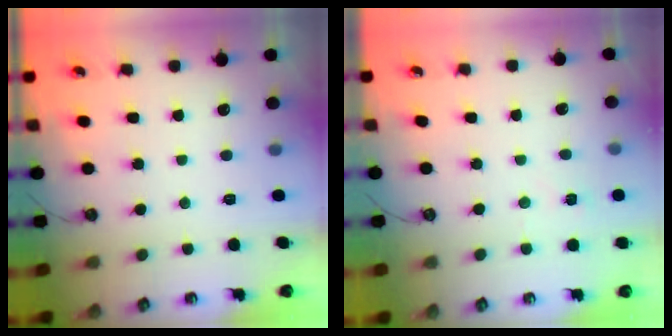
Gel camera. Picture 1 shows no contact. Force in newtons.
{"total": 3.5, "press": 3.5, "slide": 0.5}